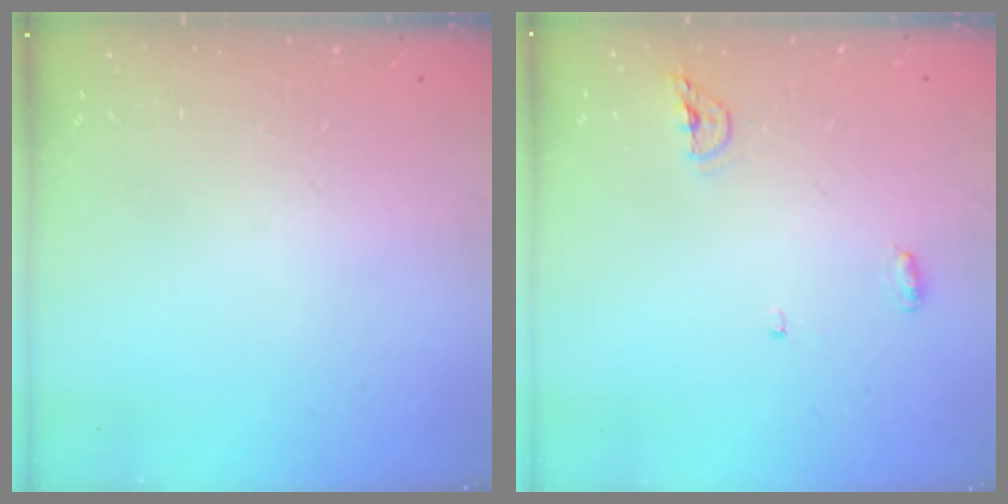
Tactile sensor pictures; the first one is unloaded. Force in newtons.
{"total": 4.8, "press": 4.7, "slide": 1.1}